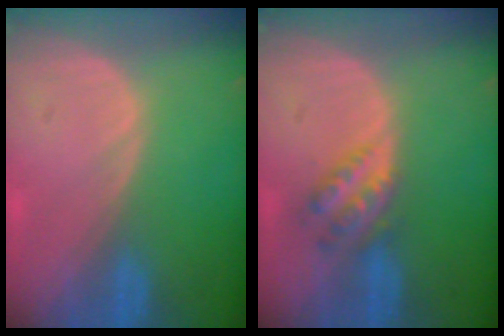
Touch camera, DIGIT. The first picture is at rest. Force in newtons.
{"total": 4.7, "press": 4.3, "slide": 1.9}